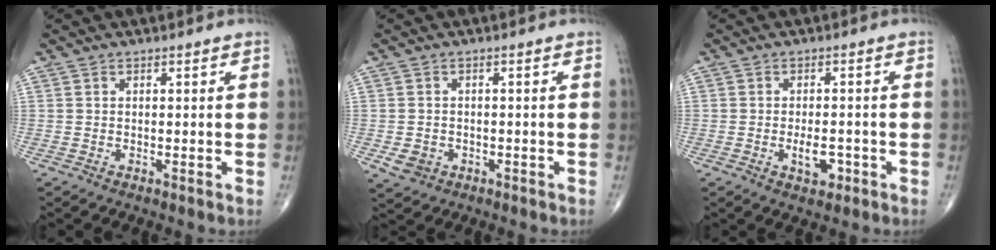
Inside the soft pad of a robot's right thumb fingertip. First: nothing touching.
{"total": 3.4, "force": [-1.1, 2.8, 1.4], "torque": [-0.015, 0.004, -0.011]}
{"total": 4.1, "force": [-1.5, 2.2, 3.2], "torque": [-0.039, 0.004, -0.019]}